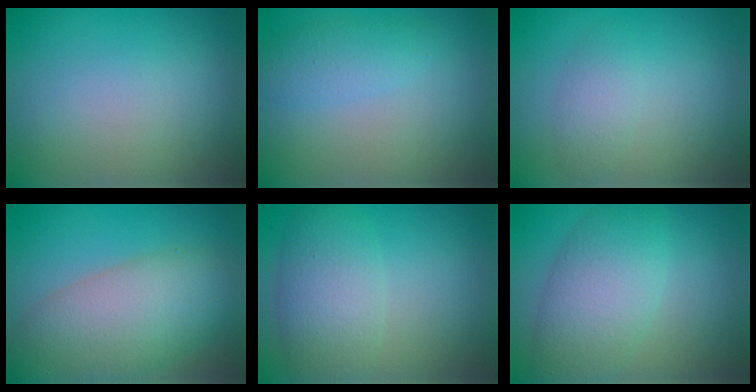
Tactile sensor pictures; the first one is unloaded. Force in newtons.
{"total": 2.1, "press": 2.1, "slide": 0.1}
{"total": 1.8, "press": 1.8, "slide": 0.1}
{"total": 8.3, "press": 8.3, "slide": 0.3}
{"total": 4.9, "press": 4.9, "slide": 0.5}
{"total": 6.1, "press": 6.1, "slide": 0.1}